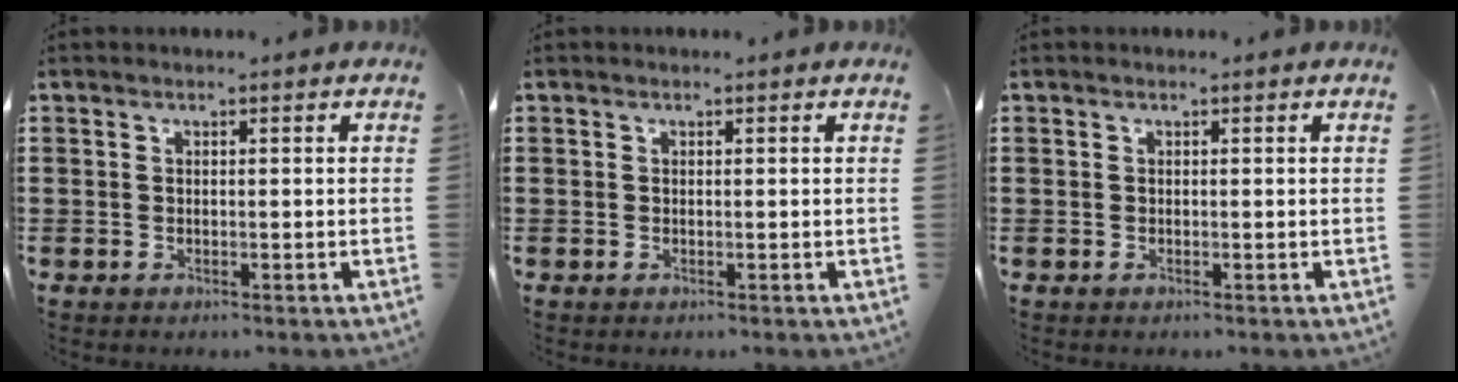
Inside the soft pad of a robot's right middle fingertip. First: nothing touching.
{"total": 0.0}
{"total": 0.0}